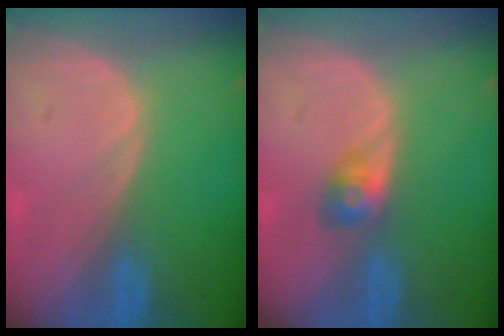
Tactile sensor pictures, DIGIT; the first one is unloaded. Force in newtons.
{"total": 2.9, "press": 2.7, "slide": 1.1}